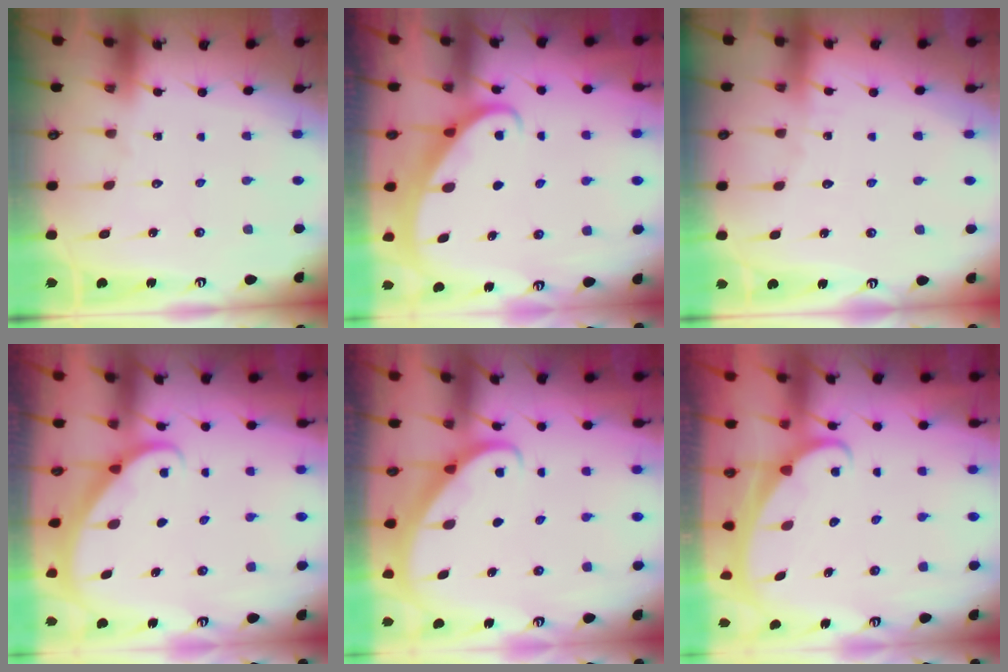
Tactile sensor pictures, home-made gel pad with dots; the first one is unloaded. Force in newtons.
{"total": 2.3, "press": 2.3, "slide": 0.2}
{"total": 2.7, "press": 2.7, "slide": 0.2}
{"total": 2.1, "press": 2.1, "slide": 0.1}
{"total": 2.7, "press": 2.7, "slide": 0.2}
{"total": 2.0, "press": 2.0, "slide": 0.1}